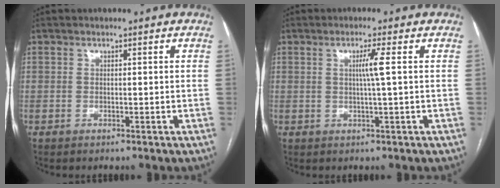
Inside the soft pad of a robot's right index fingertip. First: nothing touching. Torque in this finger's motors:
{"motor_torque": [0.18, -0.04, 0.07, 0.04]}